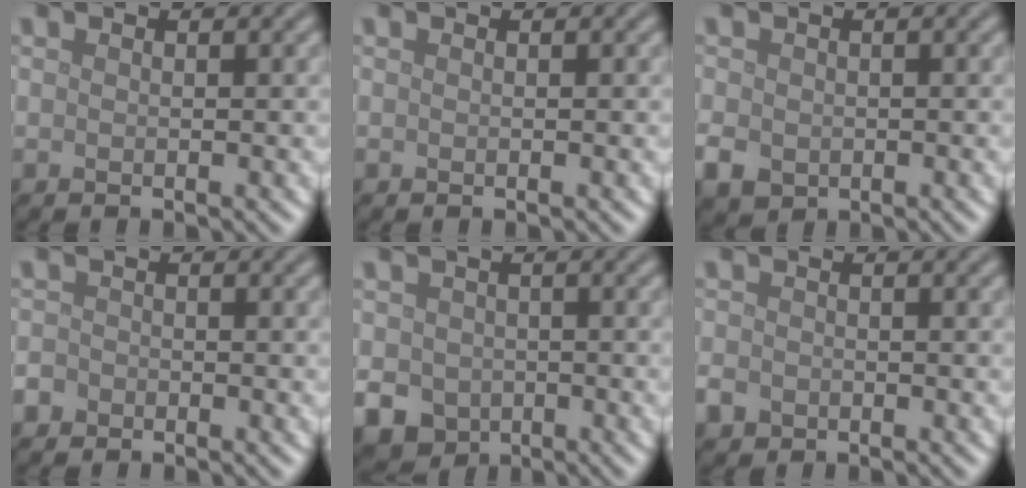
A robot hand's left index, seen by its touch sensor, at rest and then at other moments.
{"total": 0.0}
{"total": 2.6, "force": [-0.7, 2.2, 1.2], "torque": [-0.028, -0.008, -0.015]}
{"total": 1.3, "force": [-0.9, 1.0, 0.2], "torque": [-0.001, 0.002, -0.020]}
{"total": 7.3, "force": [-3.0, 6.2, 2.5], "torque": [-0.047, -0.036, -0.051]}
{"total": 1.7, "force": [-1.0, 1.3, 0.5], "torque": [-0.006, -0.003, -0.024]}